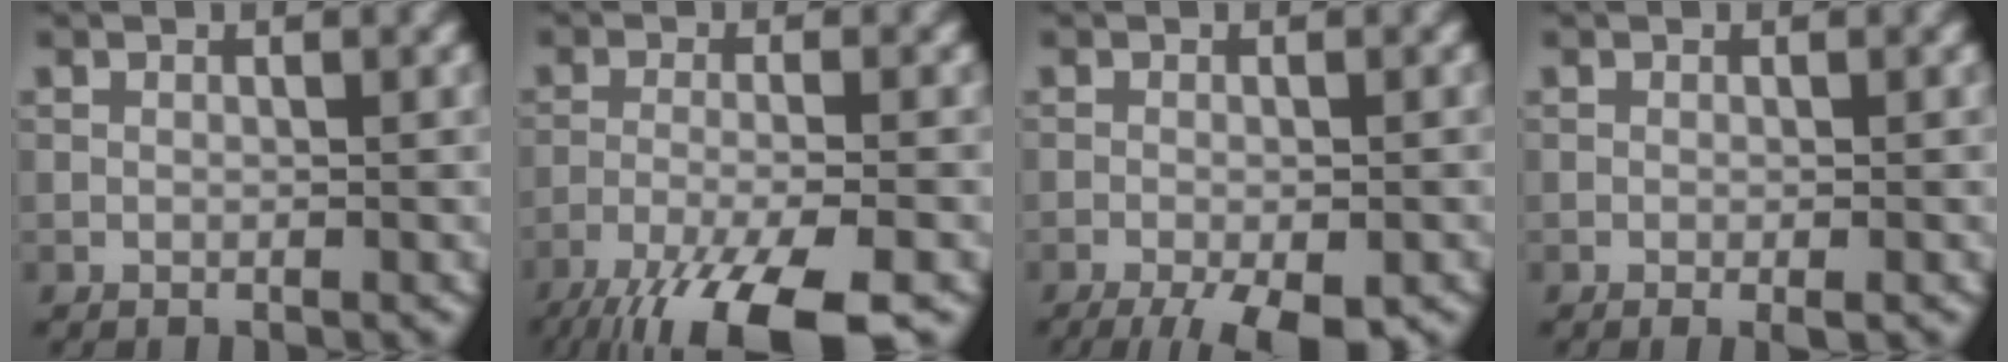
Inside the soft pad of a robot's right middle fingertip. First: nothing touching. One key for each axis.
{"total": 10.1, "fx": -7.2, "fy": 2.0, "fz": 6.8, "tx": -0.113, "ty": -0.024, "tz": -0.122}
{"total": 6.5, "fx": -4.1, "fy": 1.8, "fz": 4.6, "tx": -0.071, "ty": -0.022, "tz": -0.059}
{"total": 1.0, "fx": -0.4, "fy": 0.1, "fz": 1.0, "tx": -0.014, "ty": -0.005, "tz": -0.007}